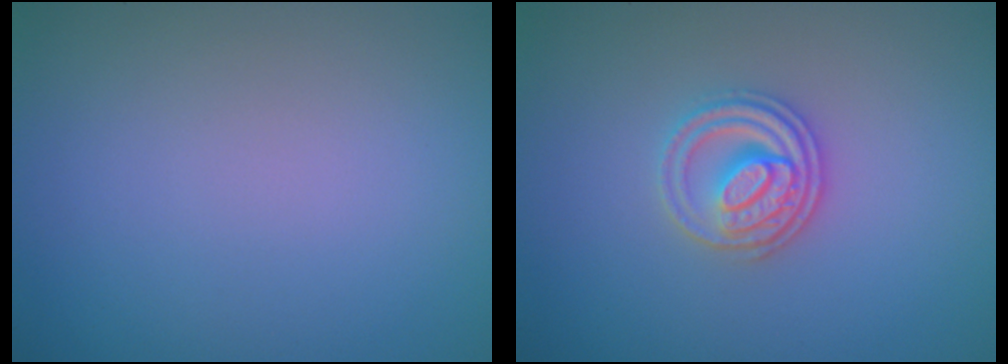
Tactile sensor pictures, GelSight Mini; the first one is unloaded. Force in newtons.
{"total": 3.0, "press": 2.8, "slide": 1.2}